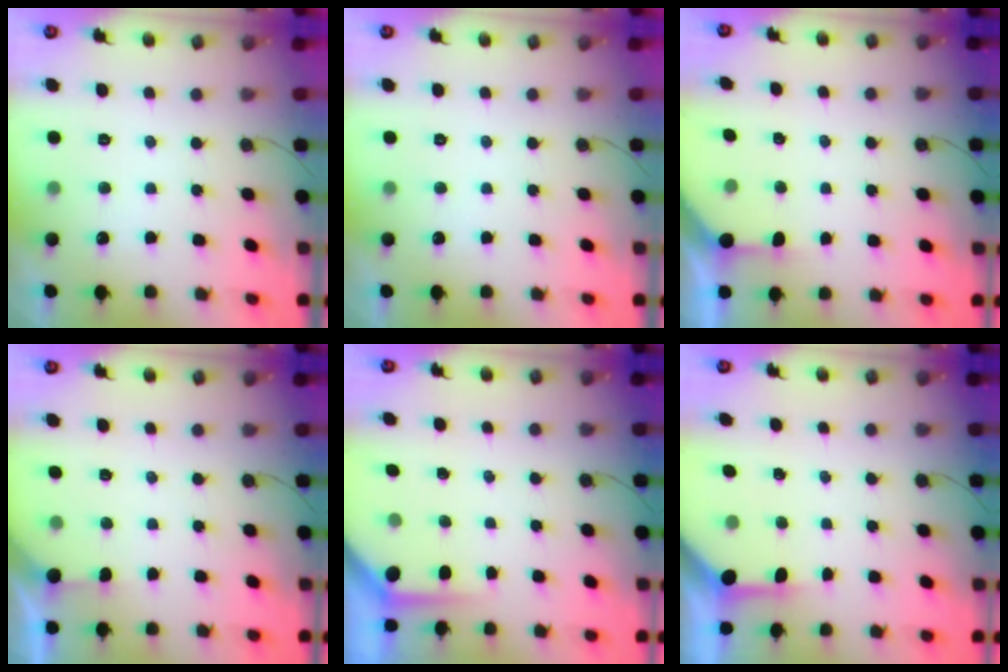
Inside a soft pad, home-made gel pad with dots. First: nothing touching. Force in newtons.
{"total": 0.0}
{"total": 2.8, "press": 2.8, "slide": 0.3}
{"total": 2.4, "press": 2.4, "slide": 0.4}
{"total": 3.3, "press": 3.3, "slide": 0.3}
{"total": 3.5, "press": 3.4, "slide": 0.4}